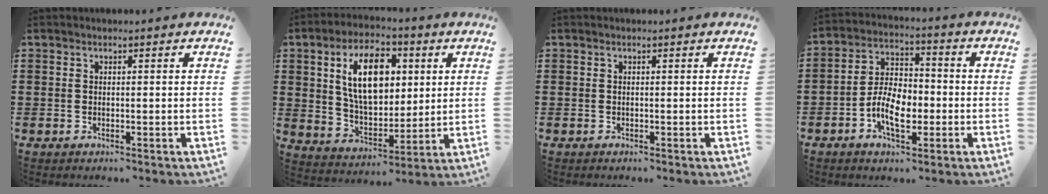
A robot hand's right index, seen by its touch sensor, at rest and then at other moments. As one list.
[{"total": 12.5, "force": [3.7, 7.0, 9.7], "torque": [-0.183, 0.013, 0.062]}, {"total": 0.0}, {"total": 7.6, "force": [-2.6, 4.2, 5.7], "torque": [-0.120, 0.003, -0.055]}]